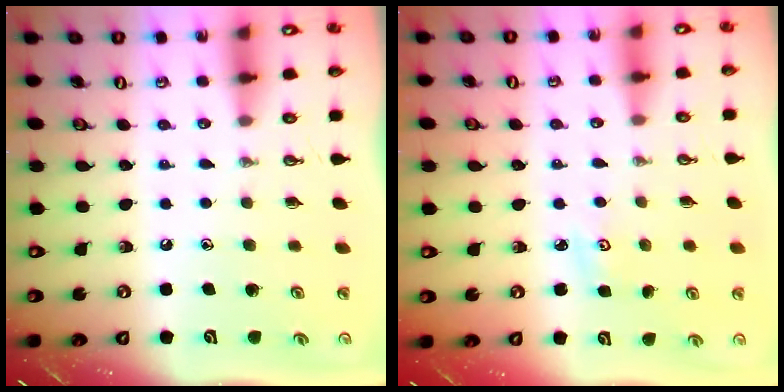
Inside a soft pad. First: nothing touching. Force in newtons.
{"total": 2.5, "press": 2.4, "slide": 0.4}